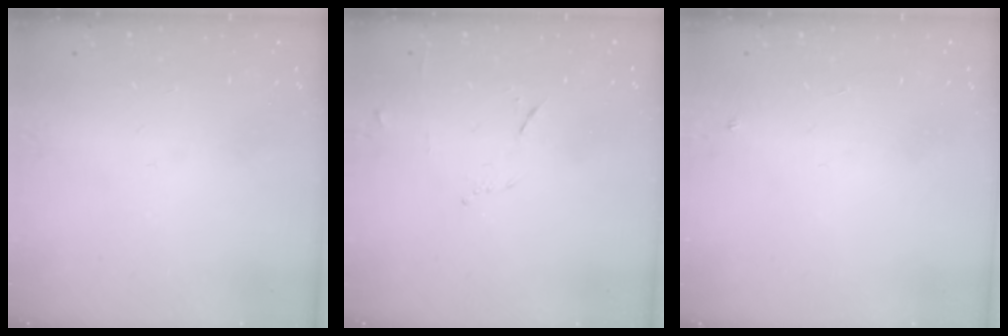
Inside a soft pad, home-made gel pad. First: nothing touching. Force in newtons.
{"total": 5.9, "press": 5.8, "slide": 1.1}
{"total": 2.7, "press": 2.7, "slide": 0.4}